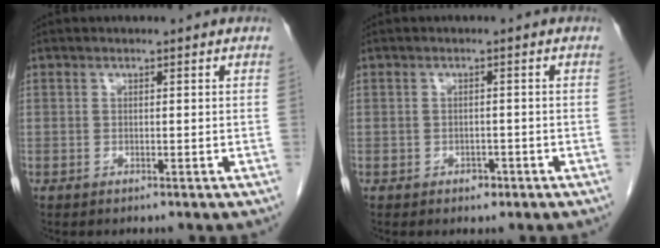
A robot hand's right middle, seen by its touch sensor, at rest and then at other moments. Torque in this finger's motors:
{"motor_torque": [0.07, -0.02, 0.00, 0.00]}